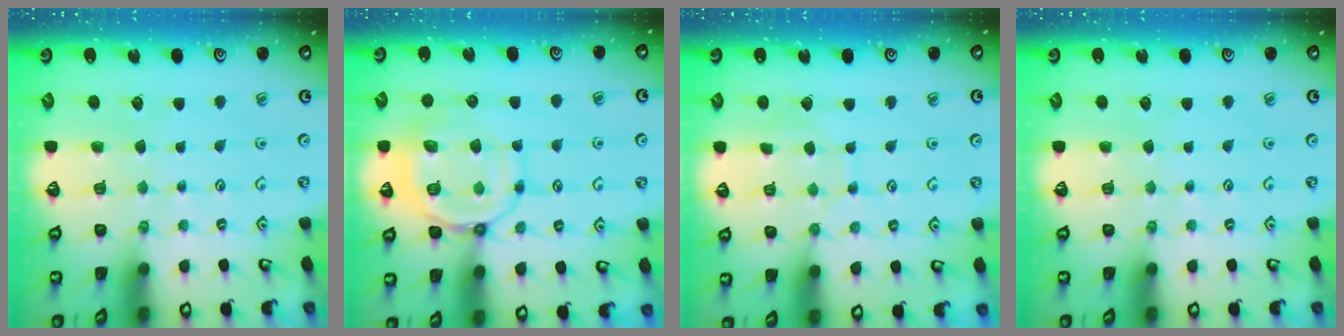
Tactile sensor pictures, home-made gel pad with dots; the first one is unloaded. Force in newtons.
{"total": 11.5, "press": 11.5, "slide": 1.2}
{"total": 6.2, "press": 6.2, "slide": 0.6}
{"total": 0.0}